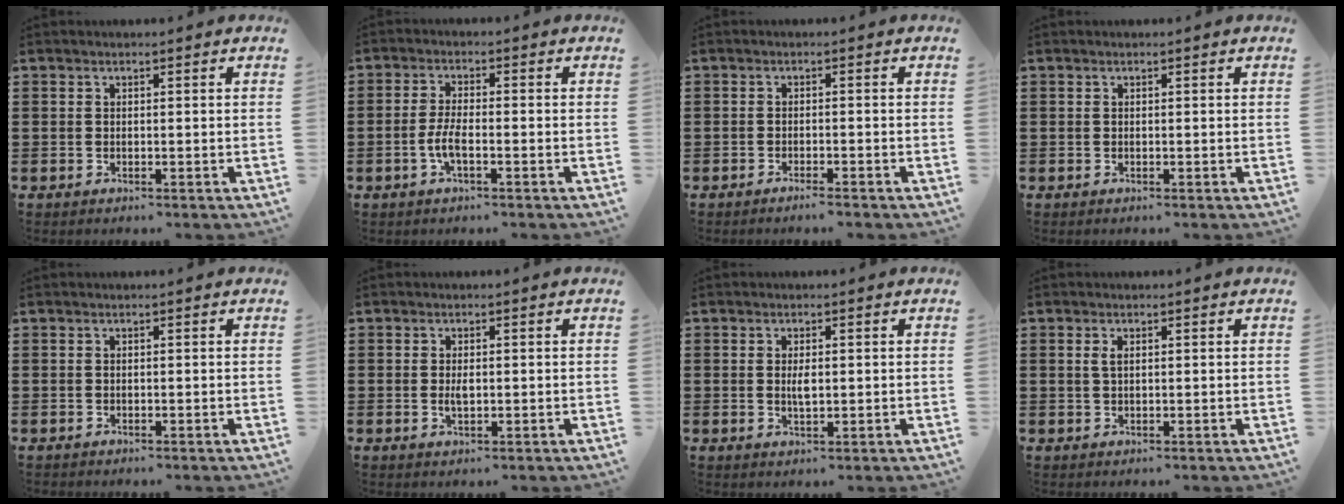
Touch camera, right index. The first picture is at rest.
{"total": 3.8, "force": [-1.3, 1.0, 3.4], "torque": [-0.080, -0.004, -0.030]}
{"total": 1.3, "force": [-1.2, -0.1, 0.6], "torque": [-0.010, -0.001, -0.022]}
{"total": 0.0}
{"total": 0.0}
{"total": 1.9, "force": [-0.1, 0.8, 1.7], "torque": [-0.032, 0.002, -0.003]}
{"total": 2.4, "force": [0.1, 0.8, 2.3], "torque": [-0.045, 0.001, 0.000]}
{"total": 1.5, "force": [0.5, 0.7, 1.3], "torque": [-0.028, 0.004, 0.007]}